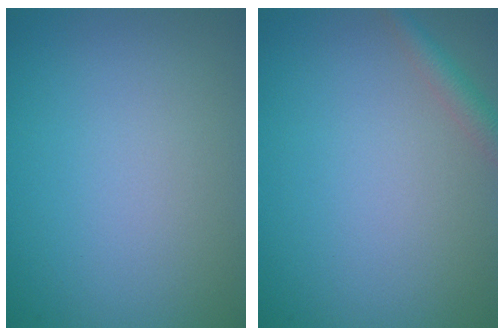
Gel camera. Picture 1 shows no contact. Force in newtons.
{"total": 1.9, "press": 1.9, "slide": 0.1}